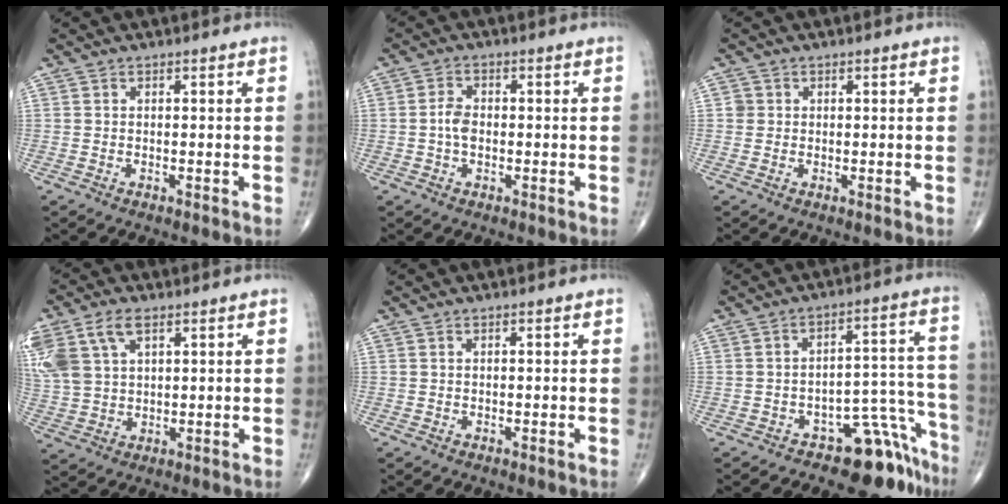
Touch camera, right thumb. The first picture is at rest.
{"total": 3.4, "force": [-0.4, 2.2, 2.6], "torque": [-0.051, 0.009, -0.012]}
{"total": 1.4, "force": [0.2, 1.3, 0.2], "torque": [0.005, 0.003, 0.001]}
{"total": 14.5, "force": [6.3, 8.9, 9.6], "torque": [-0.238, 0.008, 0.129]}
{"total": 0.0}
{"total": 10.2, "force": [-8.1, 4.6, 4.2], "torque": [0.013, 0.118, -0.117]}